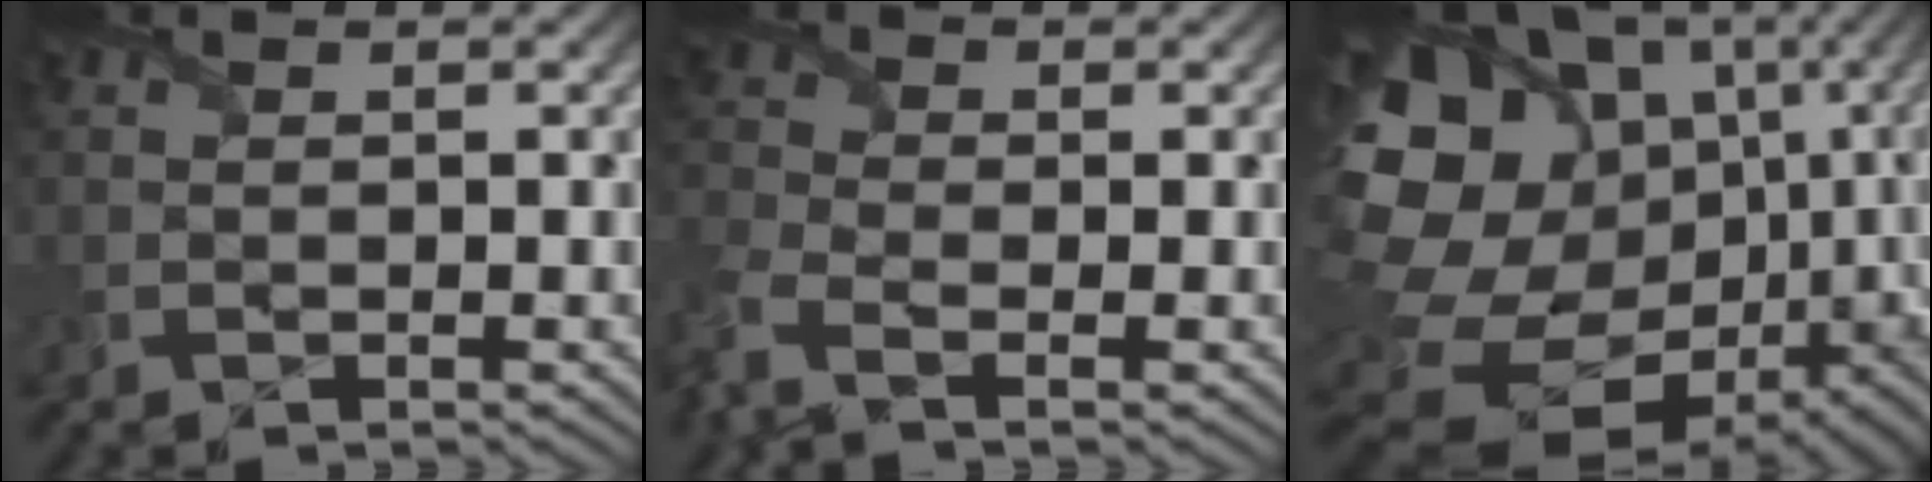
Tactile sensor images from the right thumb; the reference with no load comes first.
{"total": 5.3, "force": [-2.8, 2.6, 3.6], "torque": [-0.102, -0.014, -0.073]}
{"total": 20.9, "force": [3.3, 16.8, 12.1], "torque": [-0.284, -0.049, 0.093]}